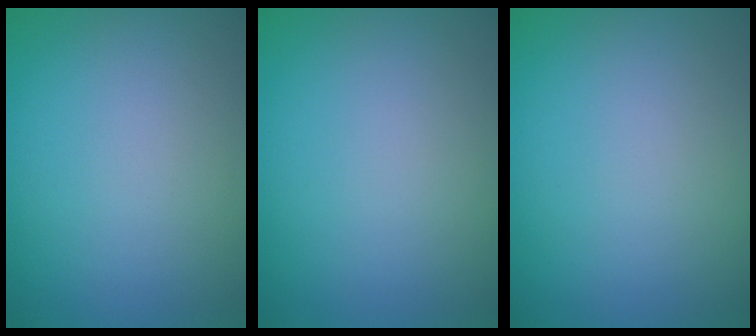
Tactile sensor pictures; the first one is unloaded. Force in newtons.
{"total": 0.0}
{"total": 0.0}